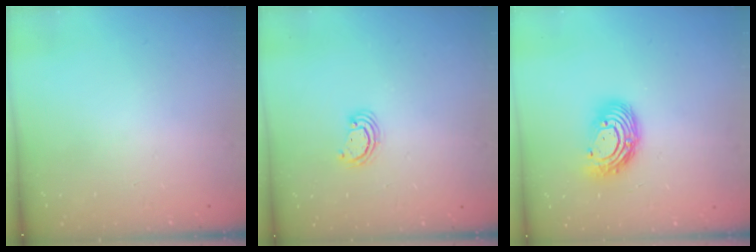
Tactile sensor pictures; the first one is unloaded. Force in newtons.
{"total": 2.8, "press": 2.8, "slide": 0.3}
{"total": 12.1, "press": 12.0, "slide": 1.1}